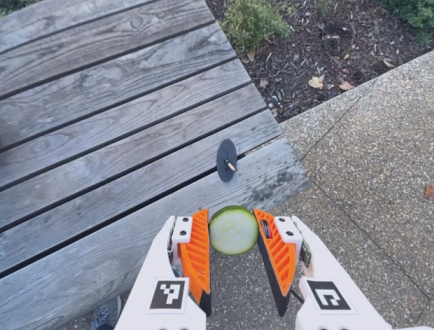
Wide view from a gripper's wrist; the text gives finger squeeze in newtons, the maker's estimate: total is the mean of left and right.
{"total": 8.9, "left": 8.7, "right": 9.1}